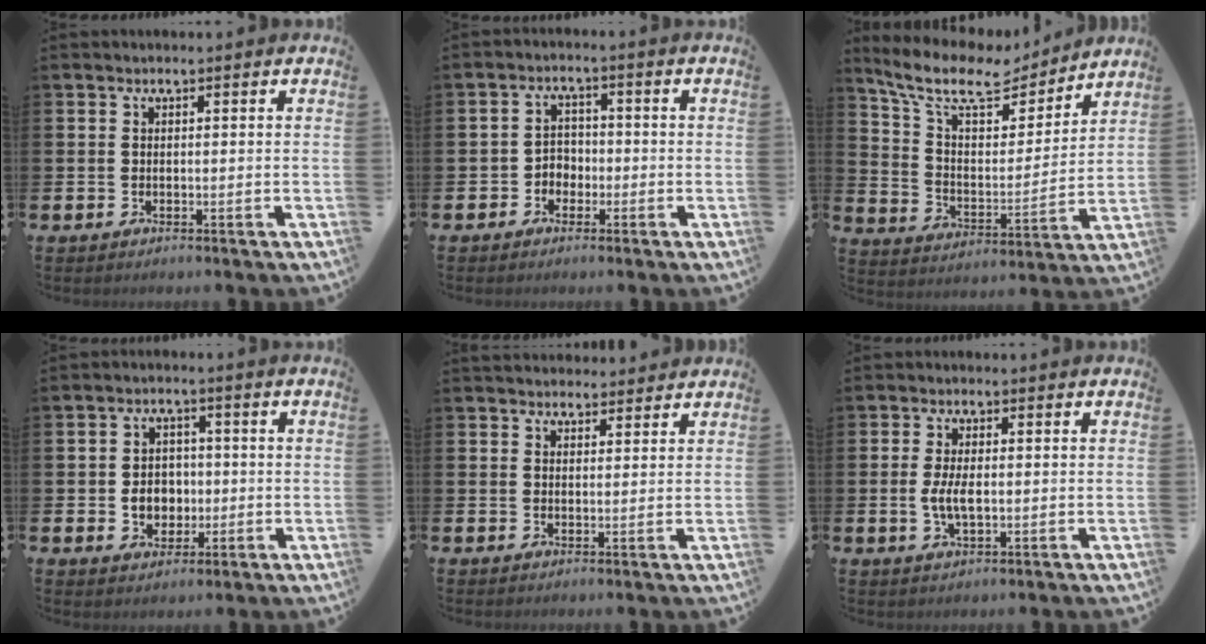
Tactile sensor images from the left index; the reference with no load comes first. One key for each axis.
{"total": 2.9, "fx": -1.6, "fy": 2.3, "fz": 0.7, "tx": -0.013, "ty": 0.005, "tz": -0.039}
{"total": 10.5, "fx": 8.6, "fy": 4.0, "fz": 4.5, "tx": -0.113, "ty": -0.057, "tz": 0.144}
{"total": 4.4, "fx": -0.5, "fy": 3.7, "fz": 2.3, "tx": -0.031, "ty": 0.001, "tz": -0.019}
{"total": 2.8, "fx": 2.7, "fy": 0.8, "fz": -0.1, "tx": 0.006, "ty": -0.013, "tz": 0.047}
{"total": 3.6, "fx": -0.1, "fy": 1.6, "fz": 3.2, "tx": -0.062, "ty": -0.001, "tz": -0.008}